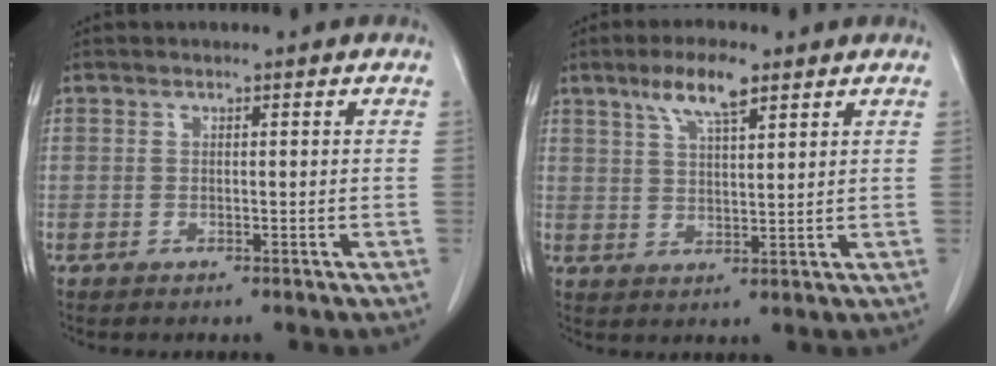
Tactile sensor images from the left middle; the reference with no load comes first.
{"total": 6.5, "force": [4.2, 1.3, 4.9], "torque": [-0.095, 0.007, 0.075]}